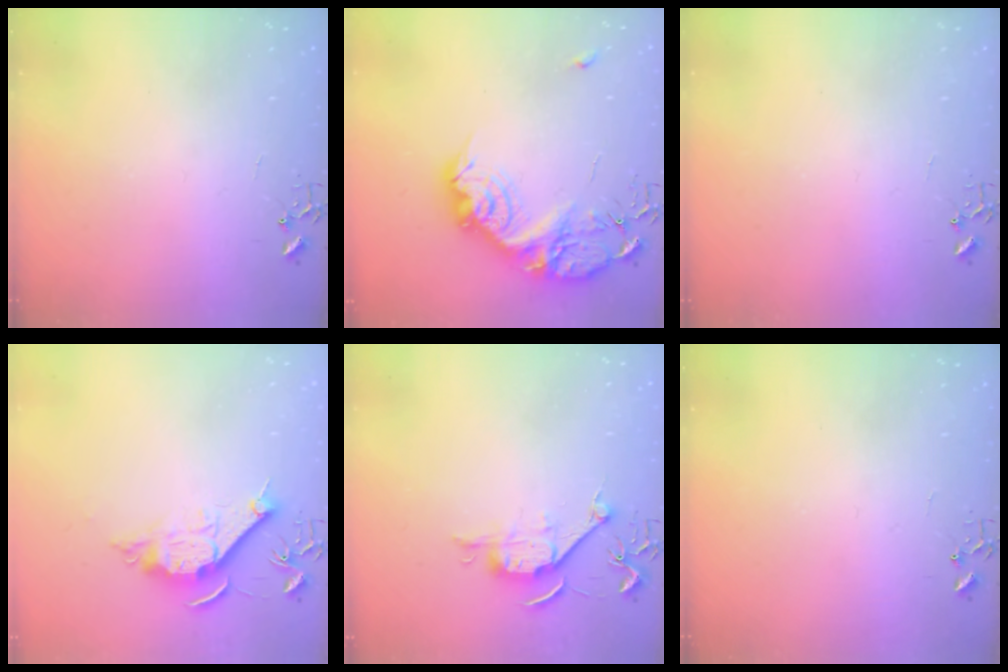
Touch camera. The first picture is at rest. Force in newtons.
{"total": 20.8, "press": 20.7, "slide": 1.5}
{"total": 0.0}
{"total": 9.8, "press": 9.8, "slide": 0.4}
{"total": 7.1, "press": 7.0, "slide": 0.8}
{"total": 0.0}